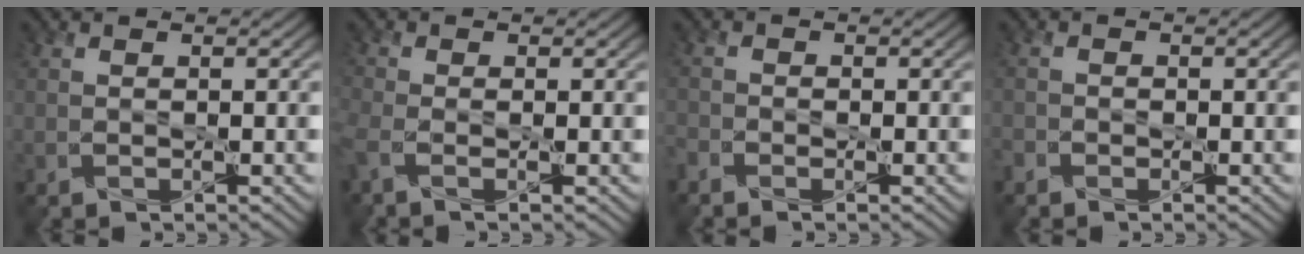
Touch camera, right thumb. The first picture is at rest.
{"total": 2.5, "force": [-1.3, 0.8, 2.0], "torque": [-0.059, -0.009, -0.037]}
{"total": 1.9, "force": [-1.7, 0.8, 0.6], "torque": [-0.016, -0.007, -0.043]}
{"total": 1.2, "force": [-1.1, 0.6, 0.2], "torque": [-0.009, -0.001, -0.027]}